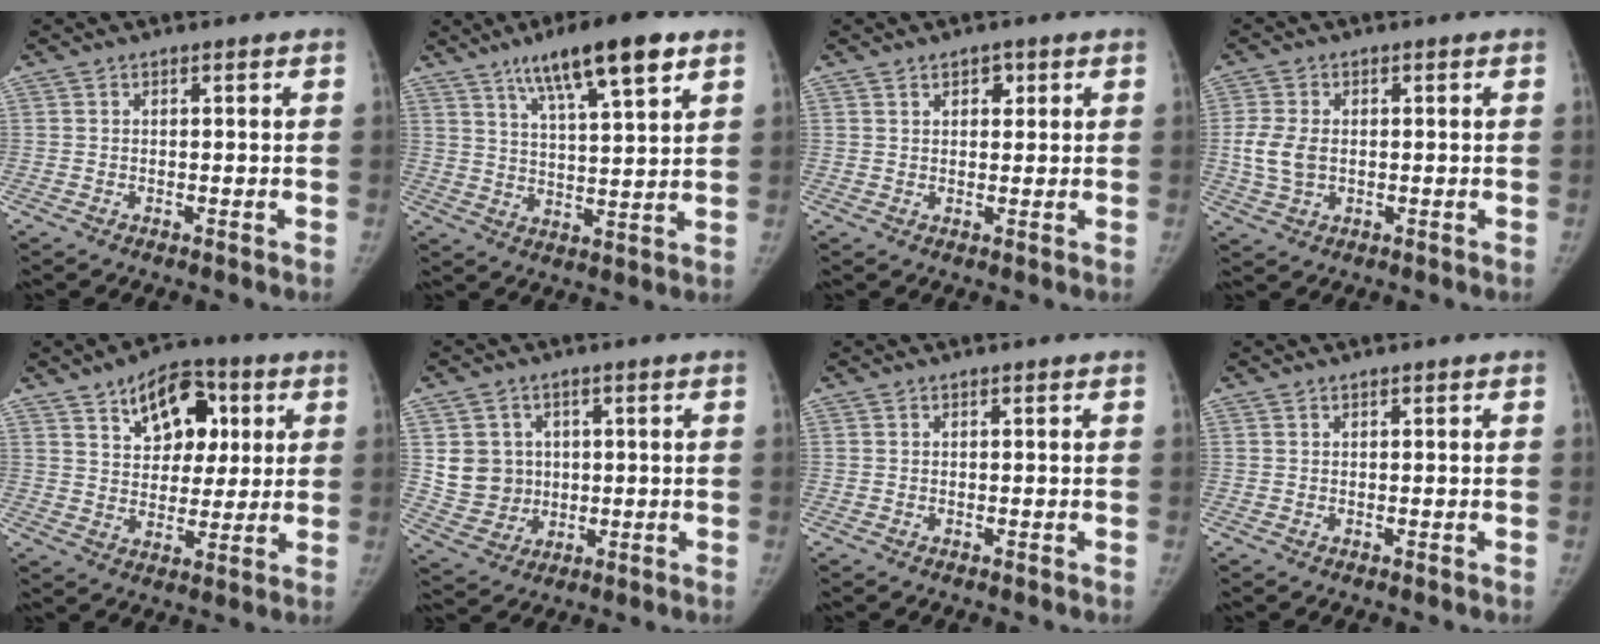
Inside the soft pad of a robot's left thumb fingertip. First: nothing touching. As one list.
[{"total": 13.5, "force": [8.1, 2.7, 10.4], "torque": [-0.158, -0.029, 0.134]}, {"total": 2.4, "force": [1.2, 1.6, 1.3], "torque": [-0.002, -0.004, 0.016]}, {"total": 5.8, "force": [-0.2, 3.9, 4.3], "torque": [-0.092, 0.000, 0.000]}, {"total": 12.9, "force": [5.5, 8.3, 8.2], "torque": [-0.075, -0.010, 0.085]}, {"total": 8.2, "force": [1.2, 7.6, 2.5], "torque": [-0.008, -0.005, 0.035]}, {"total": 0.0}, {"total": 0.0}]